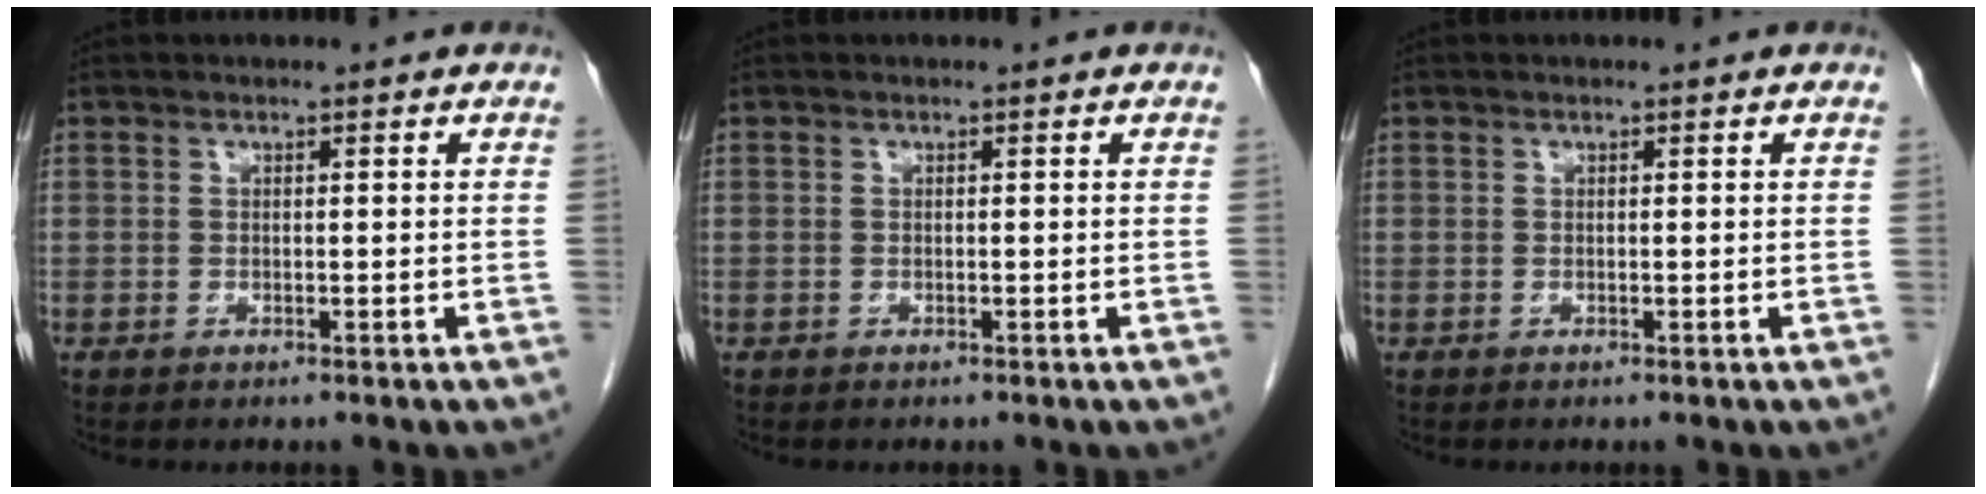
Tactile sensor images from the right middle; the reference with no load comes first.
{"total": 0.0}
{"total": 0.0}